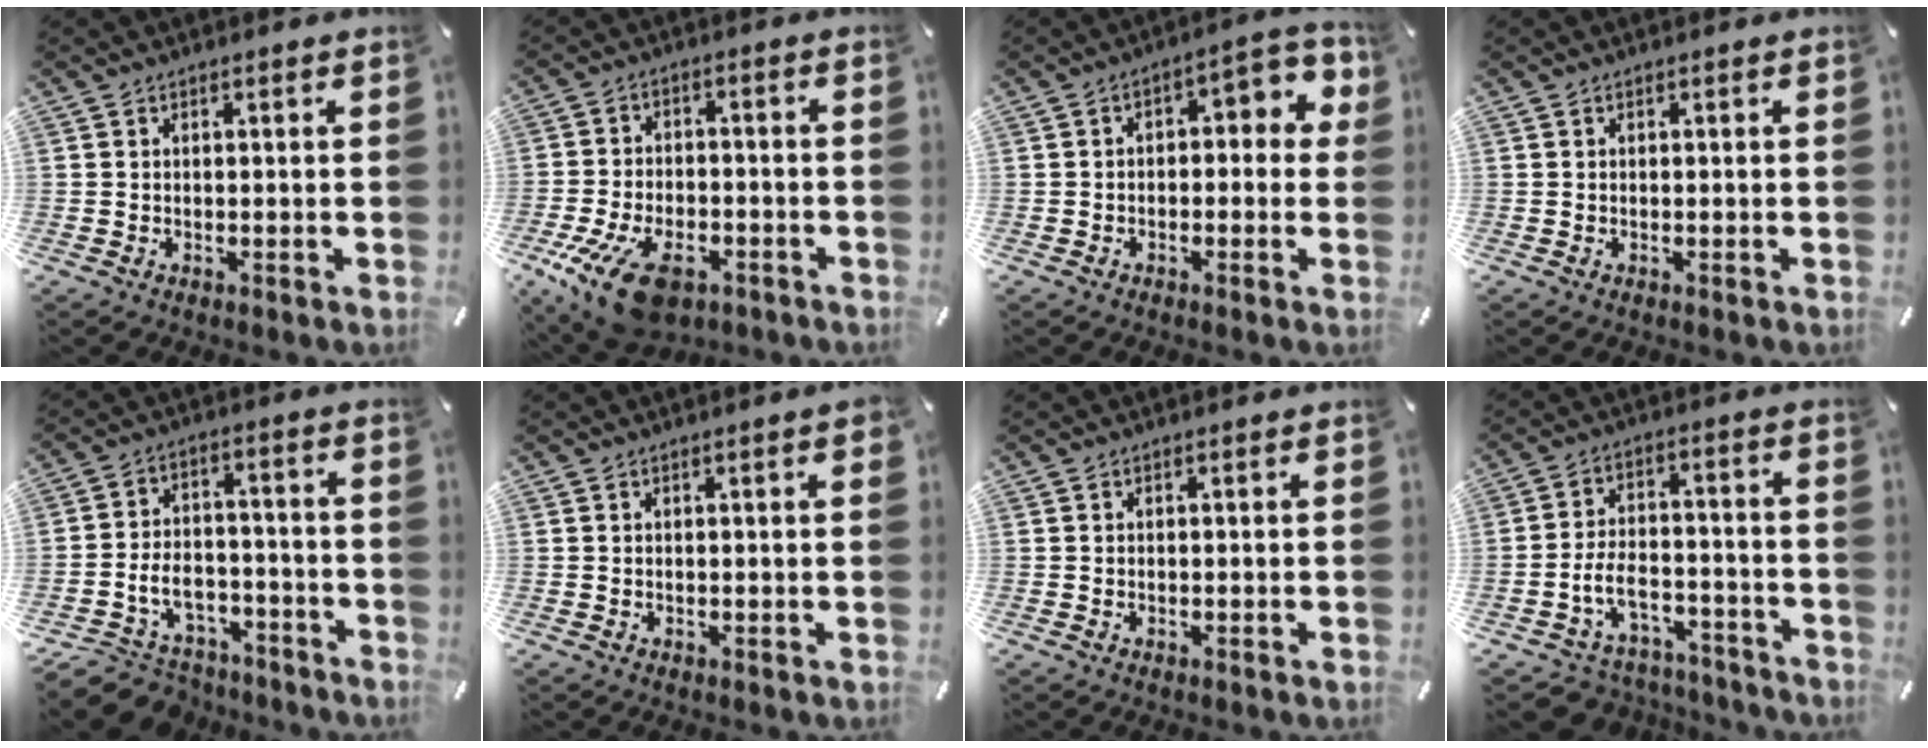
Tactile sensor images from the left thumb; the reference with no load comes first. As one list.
[{"total": 14.5, "force": [-8.1, 7.6, 9.3], "torque": [-0.181, 0.038, -0.134]}, {"total": 5.9, "force": [0.2, 3.5, 4.8], "torque": [-0.061, -0.007, -0.006]}, {"total": 0.0}, {"total": 9.4, "force": [-4.7, 7.4, 3.4], "torque": [-0.079, 0.028, -0.081]}, {"total": 1.6, "force": [0.4, 0.2, 1.6], "torque": [-0.029, 0.002, 0.006]}, {"total": 0.0}, {"total": 8.6, "force": [-3.9, 6.3, 4.4], "torque": [-0.100, 0.021, -0.070]}]